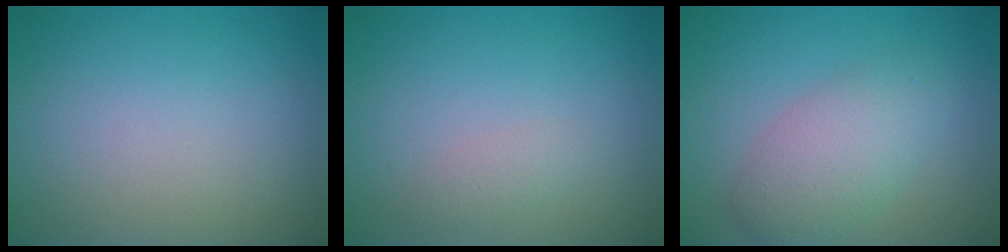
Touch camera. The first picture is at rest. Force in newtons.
{"total": 1.0, "press": 1.0, "slide": 0.0}
{"total": 4.5, "press": 4.5, "slide": 0.1}